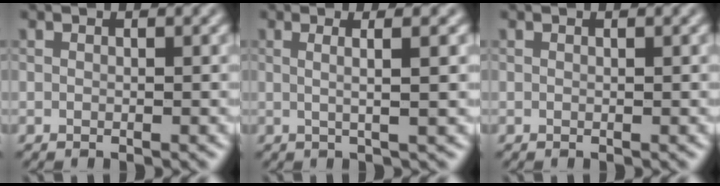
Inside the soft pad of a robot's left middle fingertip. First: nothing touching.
{"total": 2.9, "force": [0.0, 0.6, 2.9], "torque": [-0.045, 0.011, -0.006]}
{"total": 0.0}